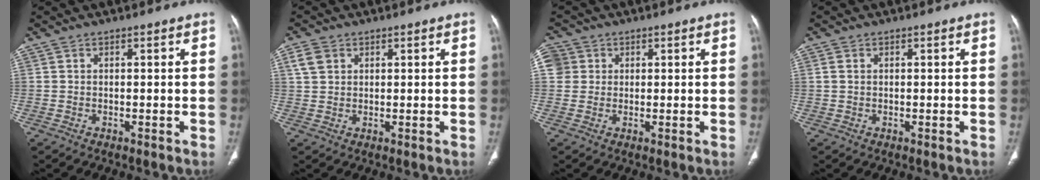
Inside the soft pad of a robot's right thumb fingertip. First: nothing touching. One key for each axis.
{"total": 4.0, "fx": 1.8, "fy": 3.0, "fz": 2.0, "tx": -0.034, "ty": -0.001, "tz": 0.040}
{"total": 4.8, "fx": 1.3, "fy": 4.5, "fz": 0.9, "tx": -0.006, "ty": 0.007, "tz": 0.028}
{"total": 1.4, "fx": 0.3, "fy": 1.0, "fz": 0.9, "tx": -0.022, "ty": 0.000, "tz": 0.010}